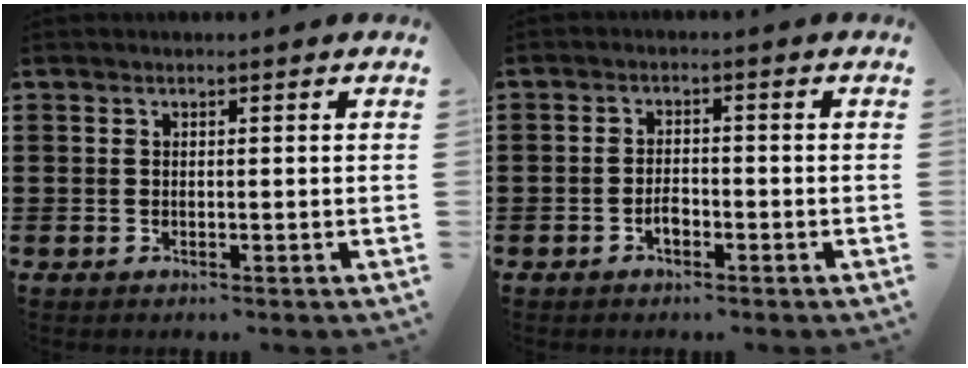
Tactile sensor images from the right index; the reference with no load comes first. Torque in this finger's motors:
{"motor_torque": [1.24, 0.90, 0.22, 0.00]}